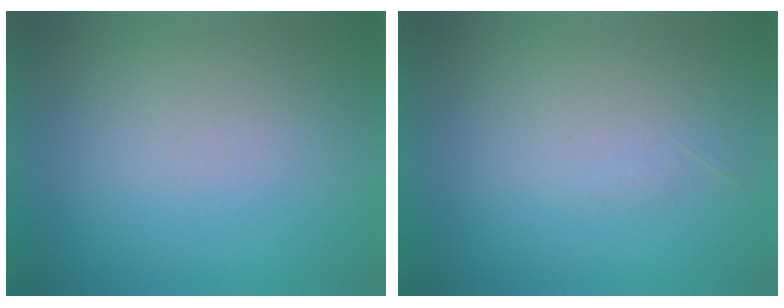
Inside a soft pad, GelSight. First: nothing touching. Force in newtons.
{"total": 1.0}